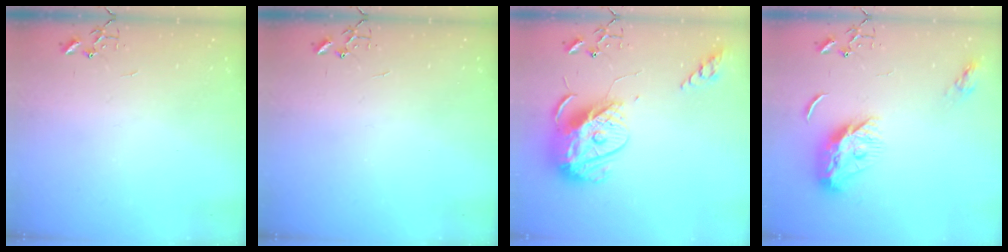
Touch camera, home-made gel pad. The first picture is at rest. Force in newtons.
{"total": 0.0}
{"total": 16.5, "press": 16.4, "slide": 1.3}
{"total": 12.7, "press": 12.7, "slide": 0.3}